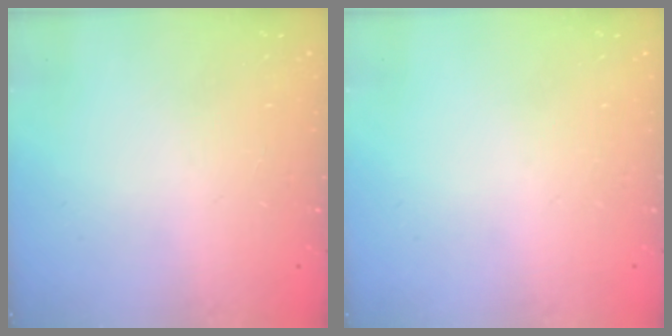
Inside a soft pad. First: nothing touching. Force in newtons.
{"total": 0.0}